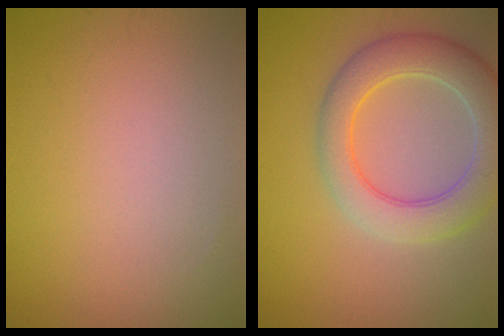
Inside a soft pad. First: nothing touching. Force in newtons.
{"total": 6.5, "press": 6.5, "slide": 0.7}